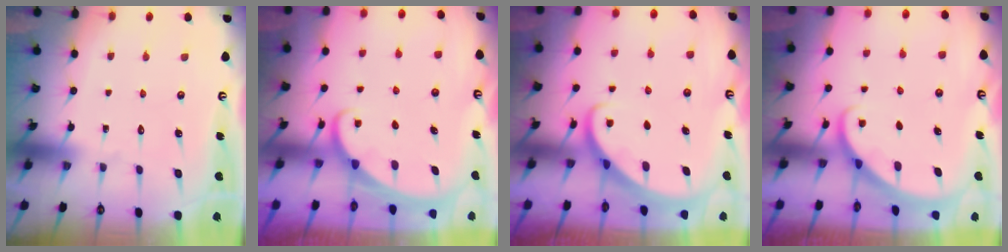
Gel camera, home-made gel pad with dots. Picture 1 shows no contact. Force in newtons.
{"total": 1.6, "press": 1.6, "slide": 0.1}
{"total": 2.7, "press": 2.7, "slide": 0.2}
{"total": 2.1, "press": 2.1, "slide": 0.1}